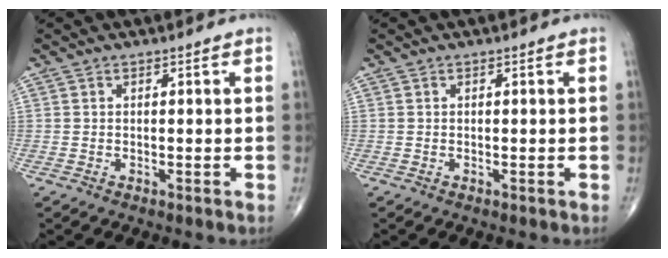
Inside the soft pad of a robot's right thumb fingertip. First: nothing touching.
{"total": 0.0}